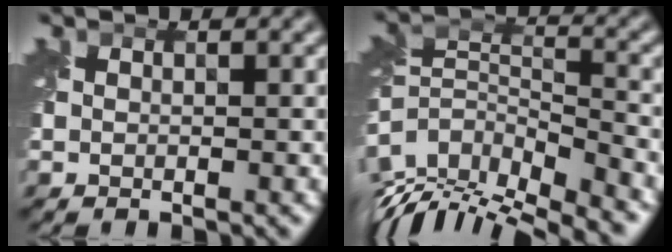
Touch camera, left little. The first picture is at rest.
{"total": 11.0, "force": [-7.8, 5.1, 5.9], "torque": [-0.120, 0.002, -0.120]}